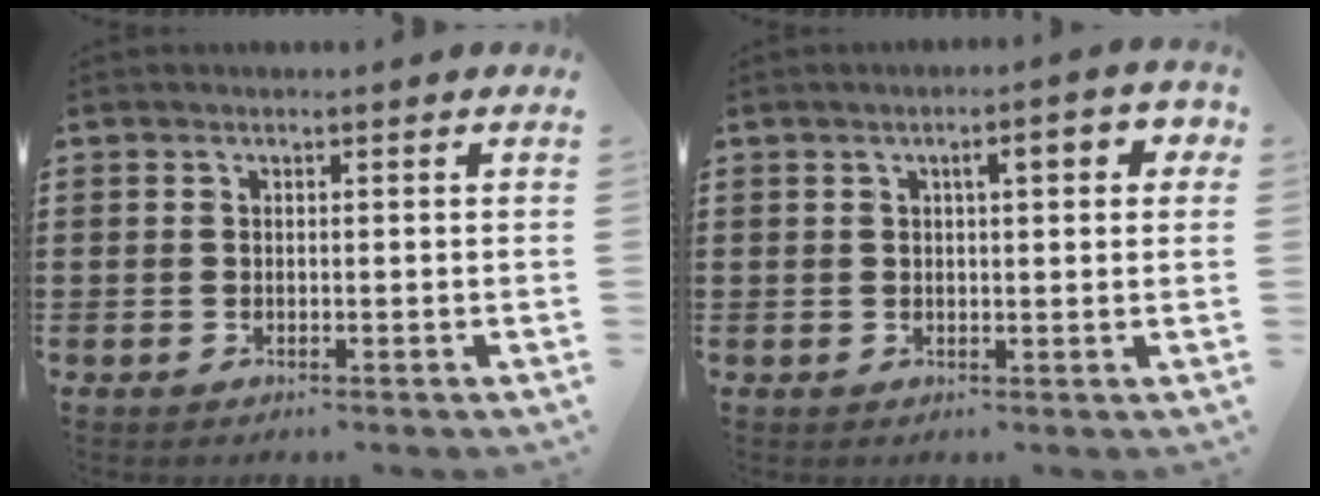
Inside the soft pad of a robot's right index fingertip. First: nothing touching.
{"total": 3.7, "force": [1.0, 1.0, 3.4], "torque": [-0.052, 0.001, 0.009]}